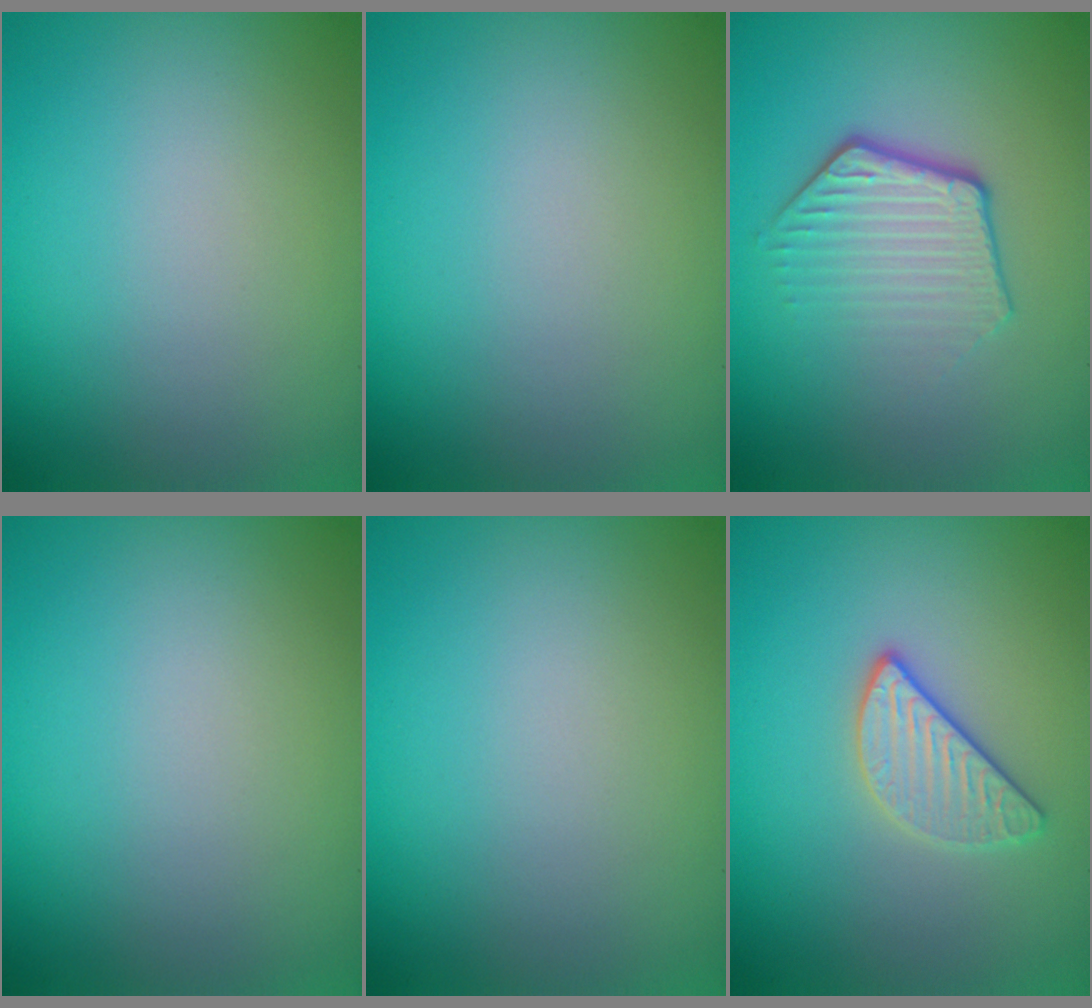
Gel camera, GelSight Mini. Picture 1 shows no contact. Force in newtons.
{"total": 0.0}
{"total": 4.0, "press": 2.9, "slide": 2.8}
{"total": 0.0}
{"total": 0.0}
{"total": 2.6, "press": 2.5, "slide": 0.7}